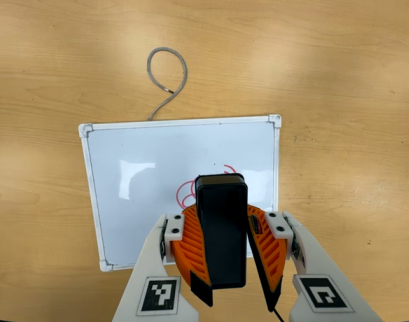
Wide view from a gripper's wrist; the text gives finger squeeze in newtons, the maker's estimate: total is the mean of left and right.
{"total": 12.6, "left": 12.7, "right": 12.5}